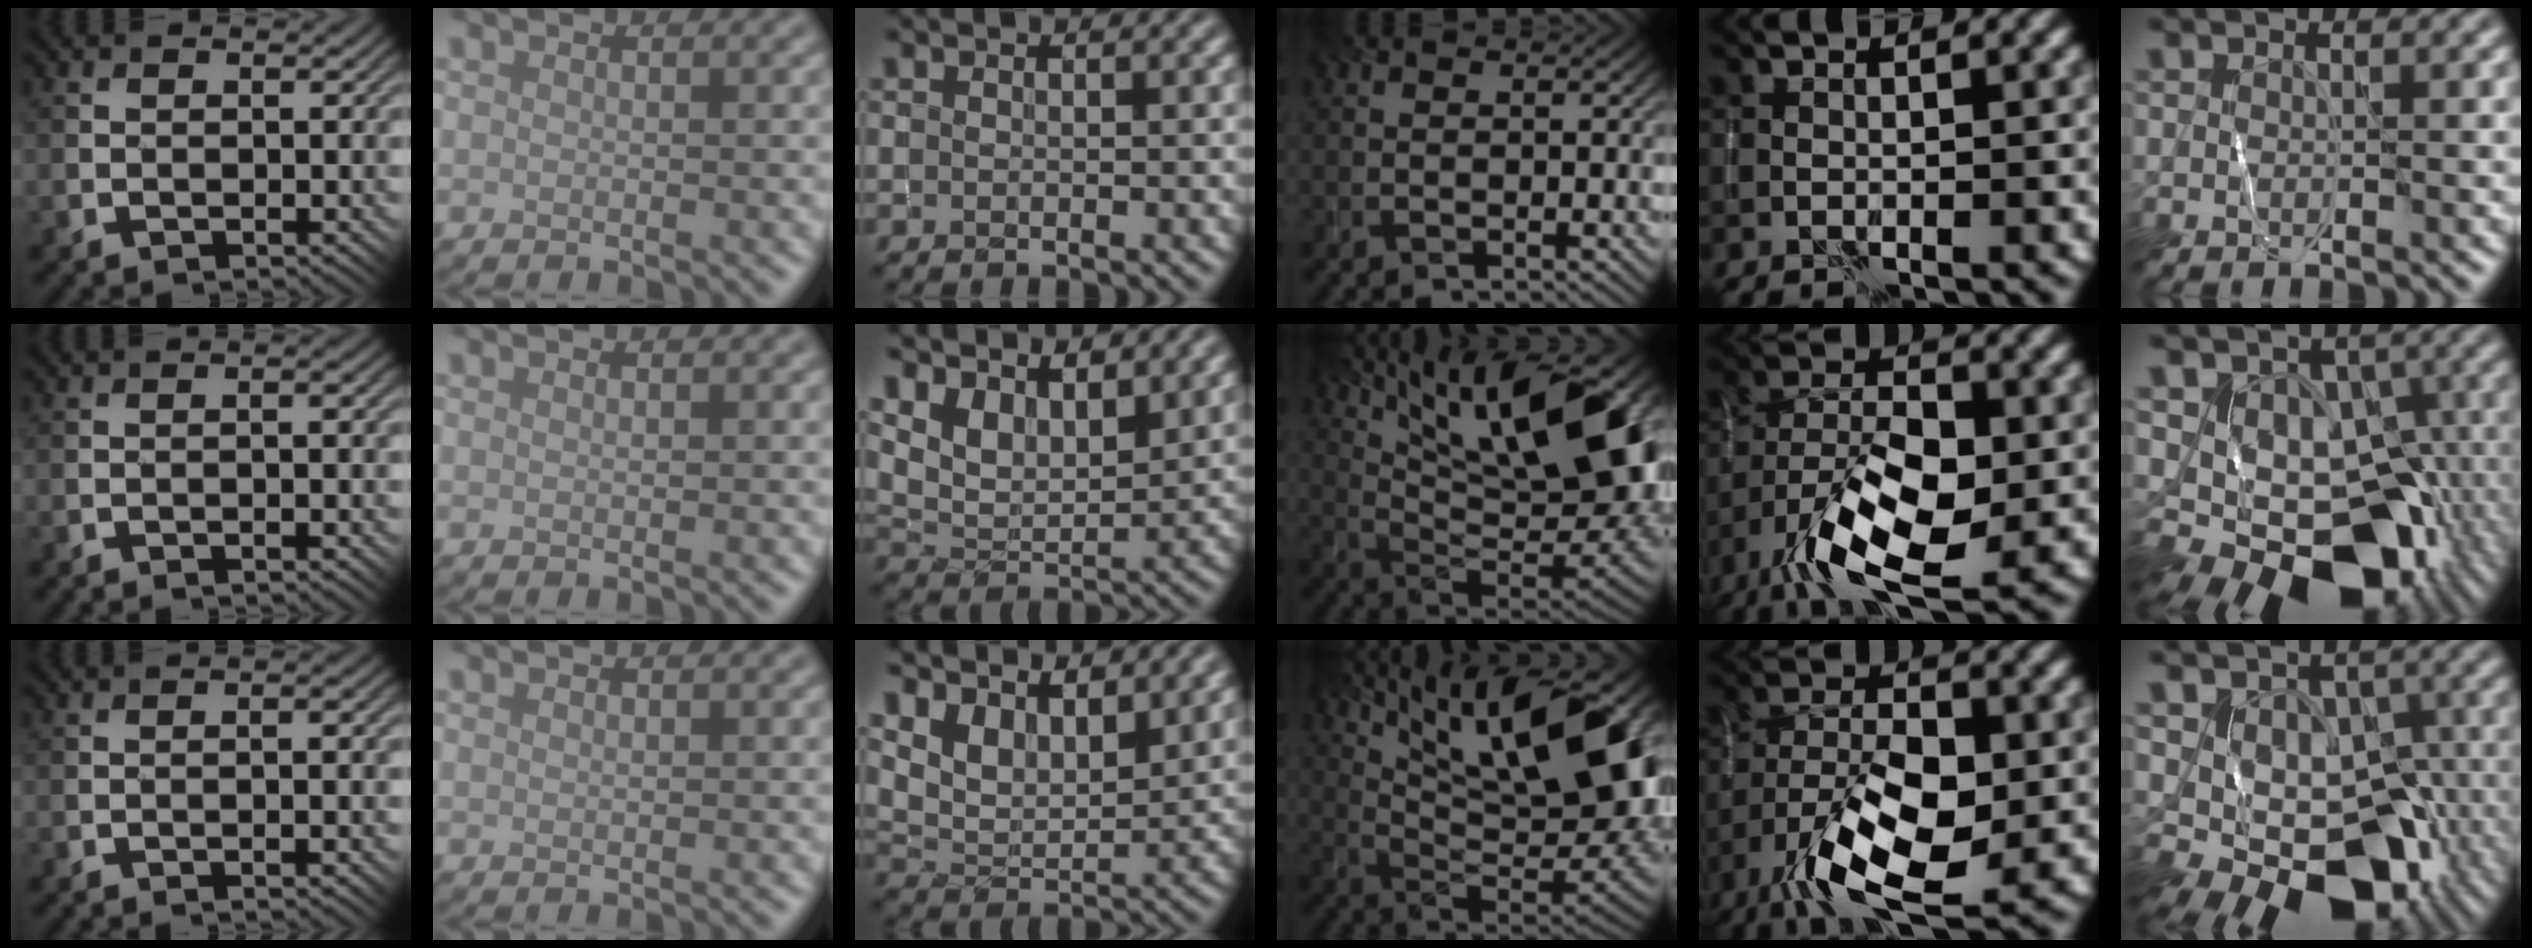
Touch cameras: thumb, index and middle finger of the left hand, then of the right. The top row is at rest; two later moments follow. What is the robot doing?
{"motion": "wrap", "object": "yarn"}